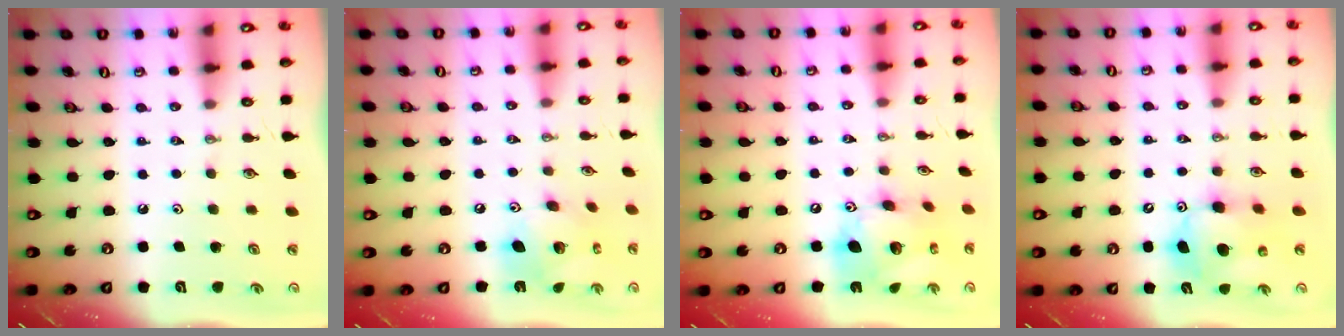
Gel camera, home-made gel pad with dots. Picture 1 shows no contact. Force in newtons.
{"total": 14.0, "press": 14.0, "slide": 1.3}
{"total": 17.2, "press": 17.1, "slide": 1.9}
{"total": 11.6, "press": 11.4, "slide": 2.5}